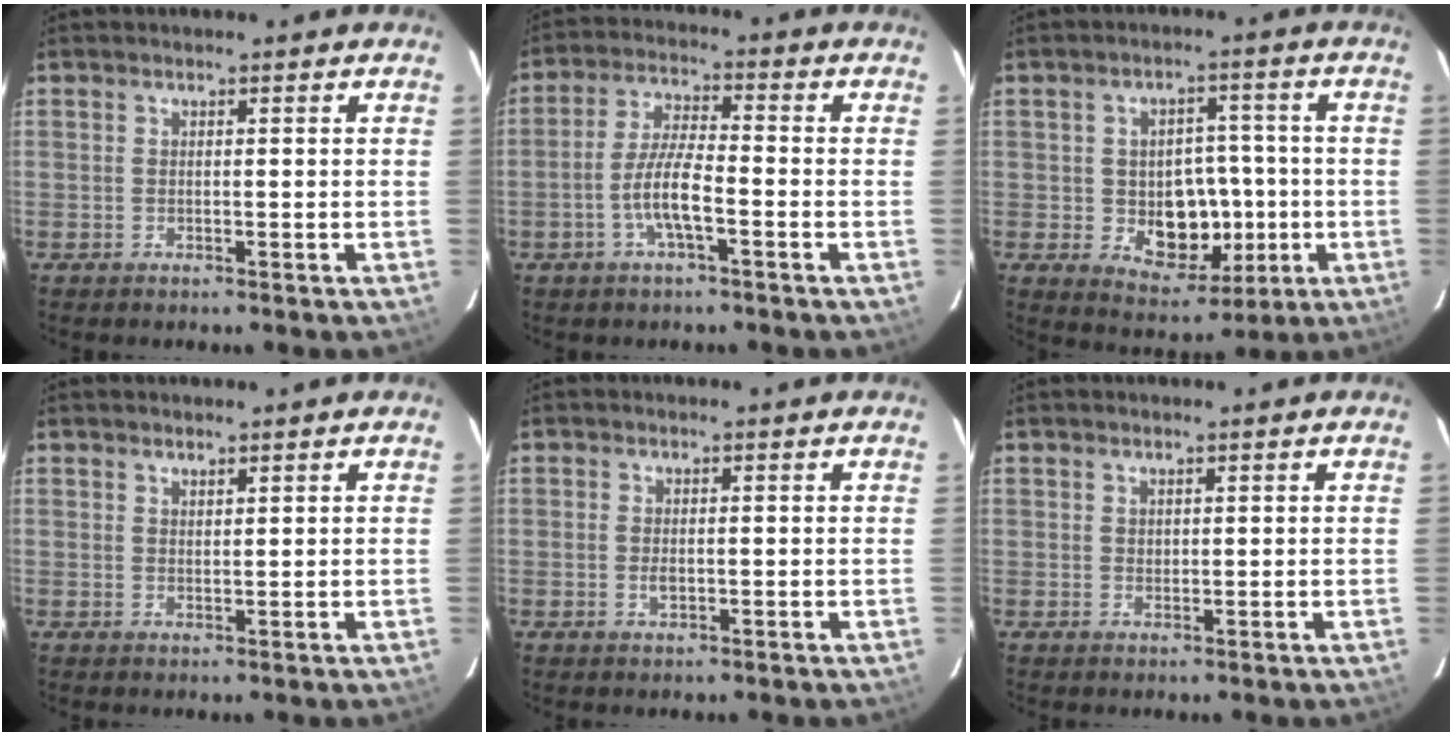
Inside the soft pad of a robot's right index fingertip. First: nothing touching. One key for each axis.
{"total": 7.1, "fx": -2.9, "fy": 1.4, "fz": 6.4, "tx": -0.132, "ty": 0.005, "tz": -0.055}
{"total": 10.2, "fx": -1.8, "fy": 7.9, "fz": 6.1, "tx": -0.112, "ty": 0.007, "tz": -0.007}
{"total": 1.2, "fx": 1.1, "fy": 0.3, "fz": 0.5, "tx": -0.006, "ty": 0.000, "tz": 0.019}
{"total": 3.7, "fx": -1.1, "fy": 2.0, "fz": 2.8, "tx": -0.058, "ty": 0.000, "tz": -0.018}
{"total": 0.8, "fx": 0.6, "fy": 0.5, "fz": 0.2, "tx": -0.002, "ty": 0.003, "tz": 0.011}